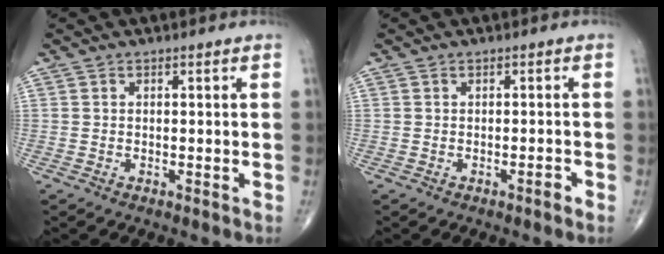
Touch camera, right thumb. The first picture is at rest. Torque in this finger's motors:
{"motor_torque": [0.29, 0.09, 0.06, 0.12, 0.01]}